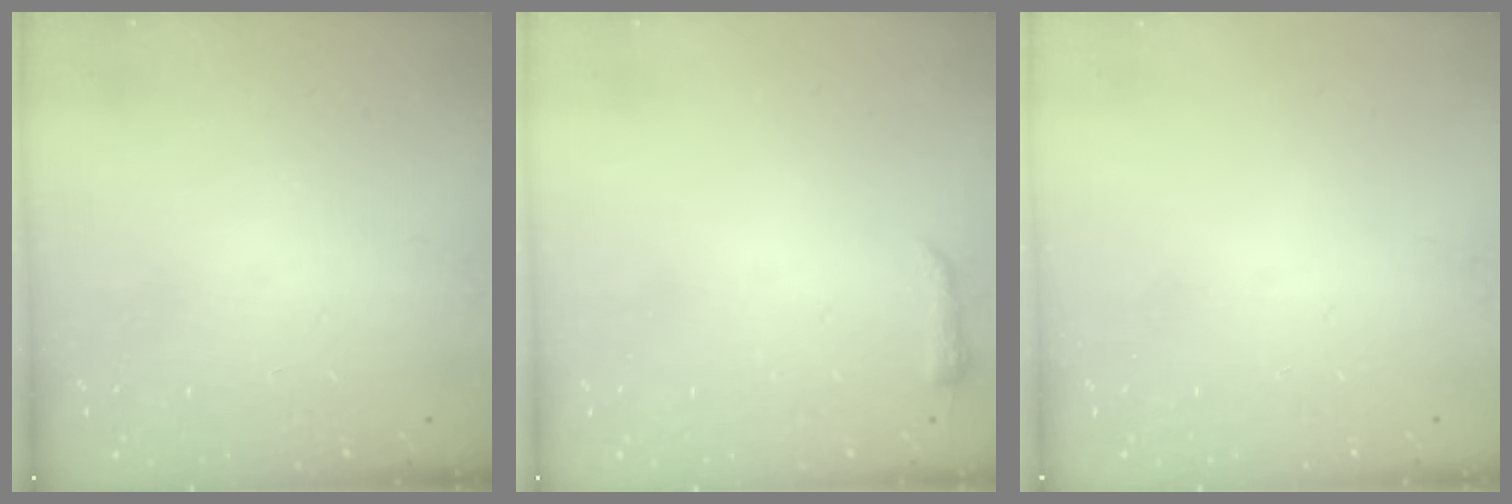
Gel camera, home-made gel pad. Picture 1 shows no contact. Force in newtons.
{"total": 3.7, "press": 3.7, "slide": 0.7}
{"total": 0.0}